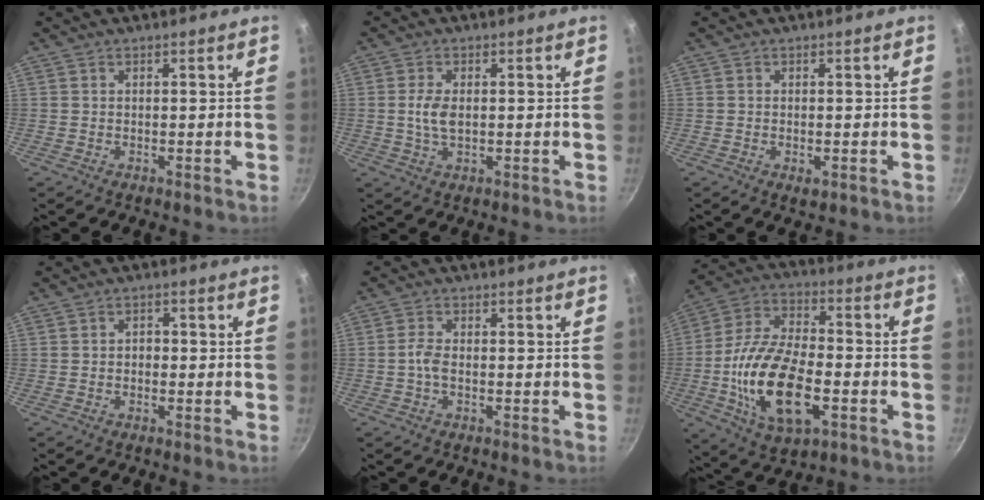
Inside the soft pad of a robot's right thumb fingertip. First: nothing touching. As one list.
[{"total": 4.2, "force": [0.2, 2.3, 3.5], "torque": [-0.069, 0.001, 0.002]}, {"total": 1.8, "force": [-0.5, 1.0, 1.5], "torque": [-0.023, -0.004, -0.007]}, {"total": 1.8, "force": [-0.4, 1.4, 1.1], "torque": [-0.012, 0.007, -0.008]}, {"total": 2.6, "force": [-0.6, 1.2, 2.2], "torque": [-0.051, 0.010, -0.019]}, {"total": 20.5, "force": [-4.9, 10.3, 17.0], "torque": [-0.315, 0.022, -0.093]}]